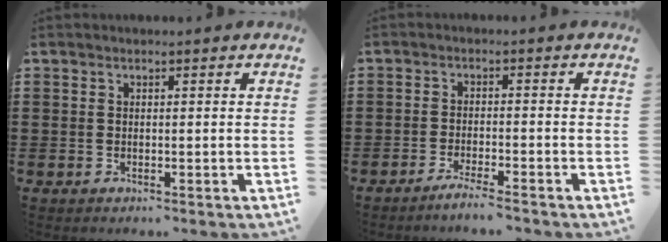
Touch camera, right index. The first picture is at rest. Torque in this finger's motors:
{"motor_torque": [0.72, 0.63, -0.22, 0.02]}